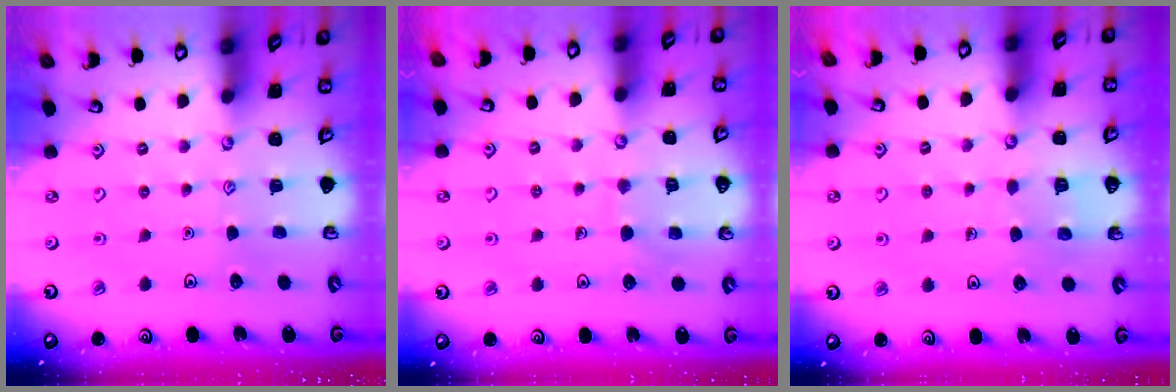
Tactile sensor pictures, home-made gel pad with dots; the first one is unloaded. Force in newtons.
{"total": 6.4, "press": 6.4, "slide": 0.4}
{"total": 3.0, "press": 3.0, "slide": 0.2}